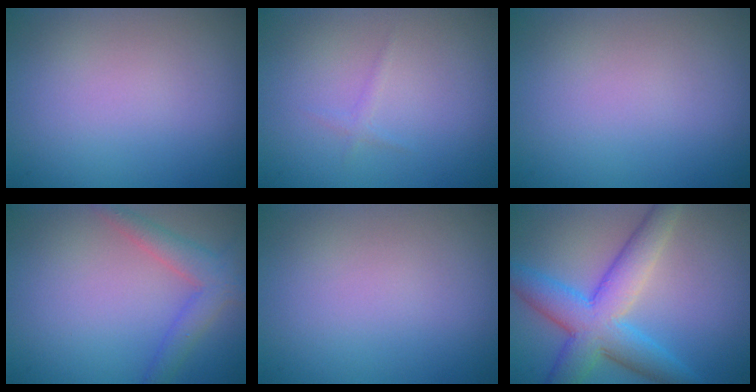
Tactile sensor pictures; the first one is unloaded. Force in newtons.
{"total": 0.6, "press": 0.6, "slide": 0.1}
{"total": 0.0}
{"total": 3.0, "press": 3.0, "slide": 0.2}
{"total": 0.0}
{"total": 7.5, "press": 7.5, "slide": 0.1}